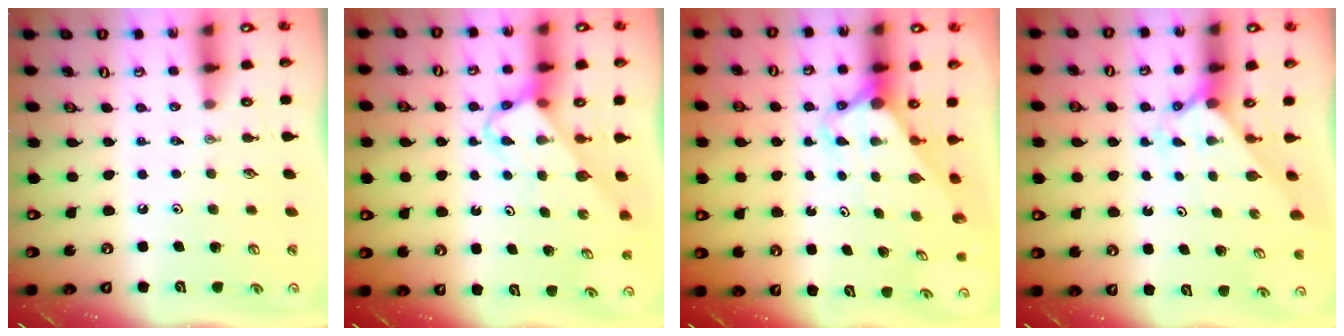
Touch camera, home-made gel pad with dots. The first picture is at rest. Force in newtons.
{"total": 3.8, "press": 3.8, "slide": 0.1}
{"total": 3.1, "press": 3.1, "slide": 0.2}
{"total": 2.0, "press": 2.0, "slide": 0.2}